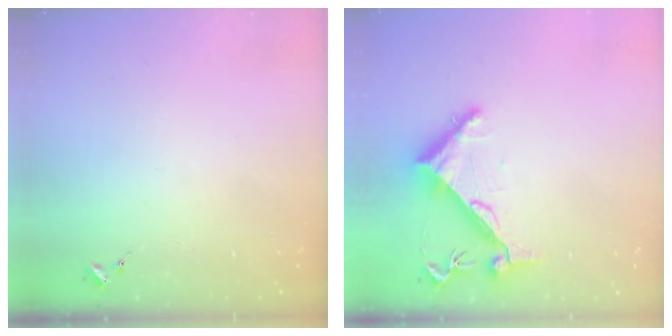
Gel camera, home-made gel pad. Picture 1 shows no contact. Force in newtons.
{"total": 6.7, "press": 6.6, "slide": 0.7}